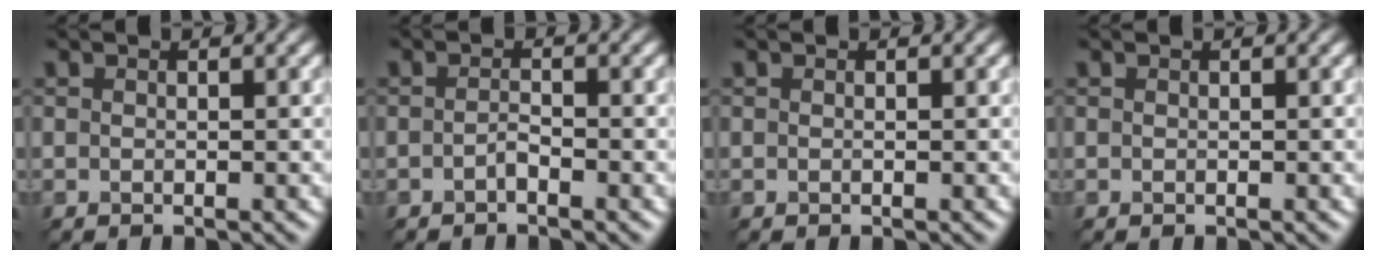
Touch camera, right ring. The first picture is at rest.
{"total": 1.3, "force": [-1.0, -0.8, -0.2], "torque": [-0.018, 0.008, 0.000]}
{"total": 0.0}
{"total": 0.0}